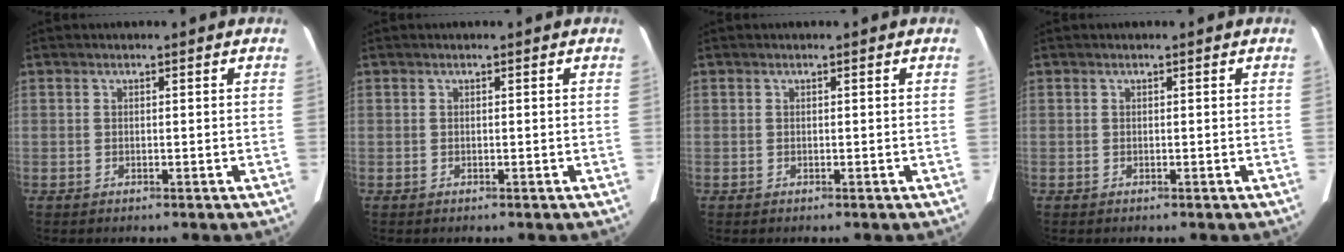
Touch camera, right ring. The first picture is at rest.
{"total": 0.0}
{"total": 0.0}
{"total": 0.0}